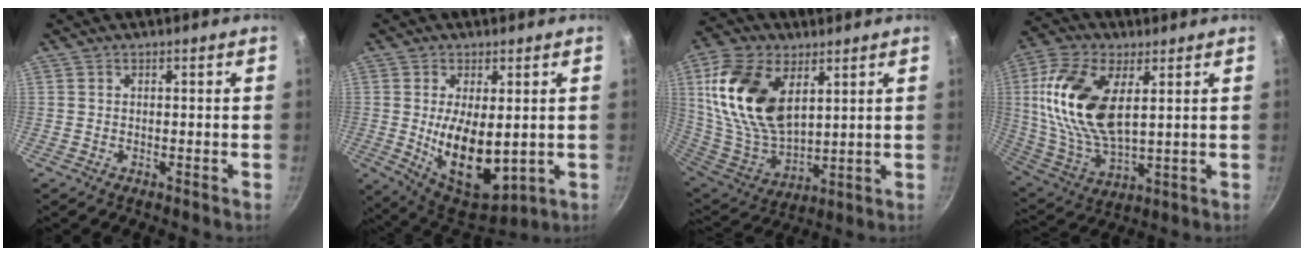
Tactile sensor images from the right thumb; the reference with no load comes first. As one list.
[{"total": 13.8, "force": [-0.2, 6.8, 12.0], "torque": [-0.180, -0.026, 0.017]}, {"total": 20.8, "force": [7.0, 12.3, 15.3], "torque": [-0.281, -0.031, 0.145]}, {"total": 19.2, "force": [4.6, 10.0, 15.8], "torque": [-0.310, -0.011, 0.092]}]